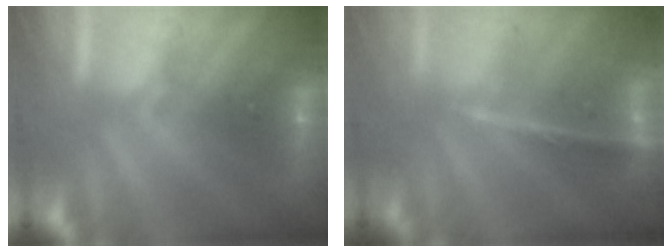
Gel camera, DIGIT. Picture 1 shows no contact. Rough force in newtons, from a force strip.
{"total": 2.0}